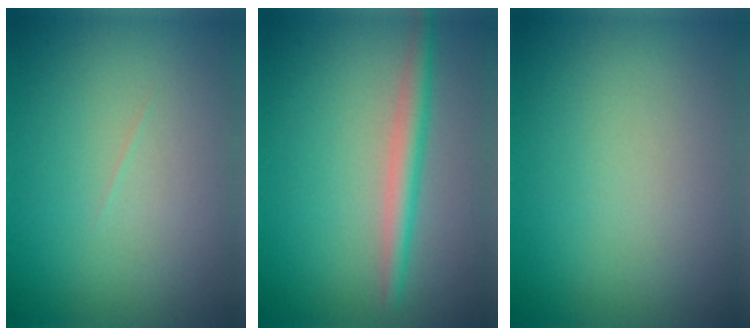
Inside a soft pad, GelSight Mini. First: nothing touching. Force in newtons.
{"total": 2.4, "press": 2.4, "slide": 0.1}
{"total": 0.0}